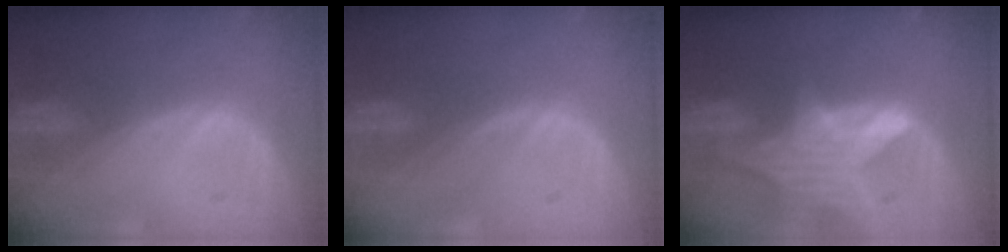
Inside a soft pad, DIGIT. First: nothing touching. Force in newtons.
{"total": 0.0}
{"total": 8.2, "press": 7.3, "slide": 3.7}